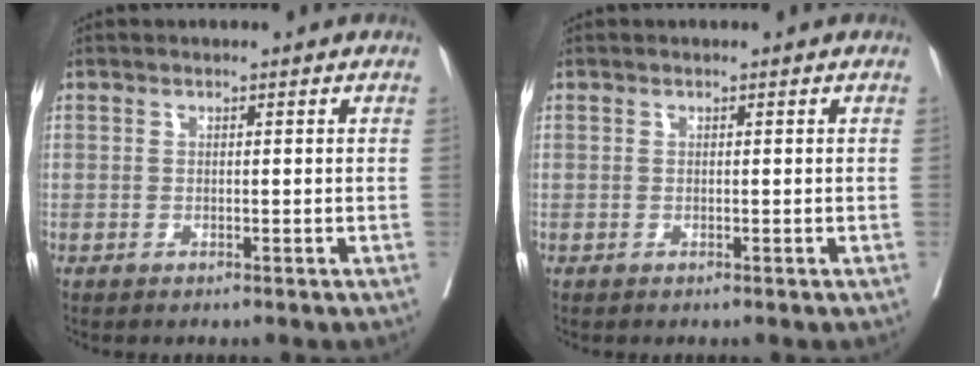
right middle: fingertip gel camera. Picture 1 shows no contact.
{"total": 0.0}